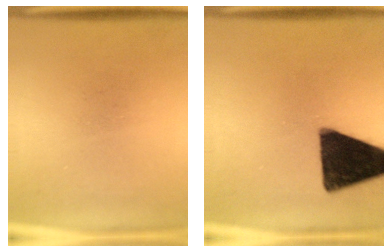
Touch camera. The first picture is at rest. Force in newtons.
{"total": 17.2}